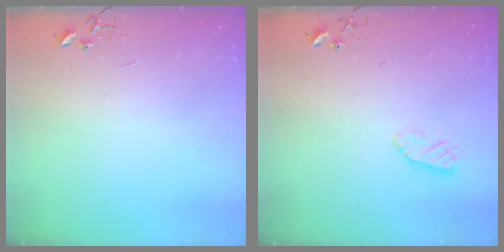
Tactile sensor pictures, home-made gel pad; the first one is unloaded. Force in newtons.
{"total": 5.0, "press": 5.0, "slide": 0.5}